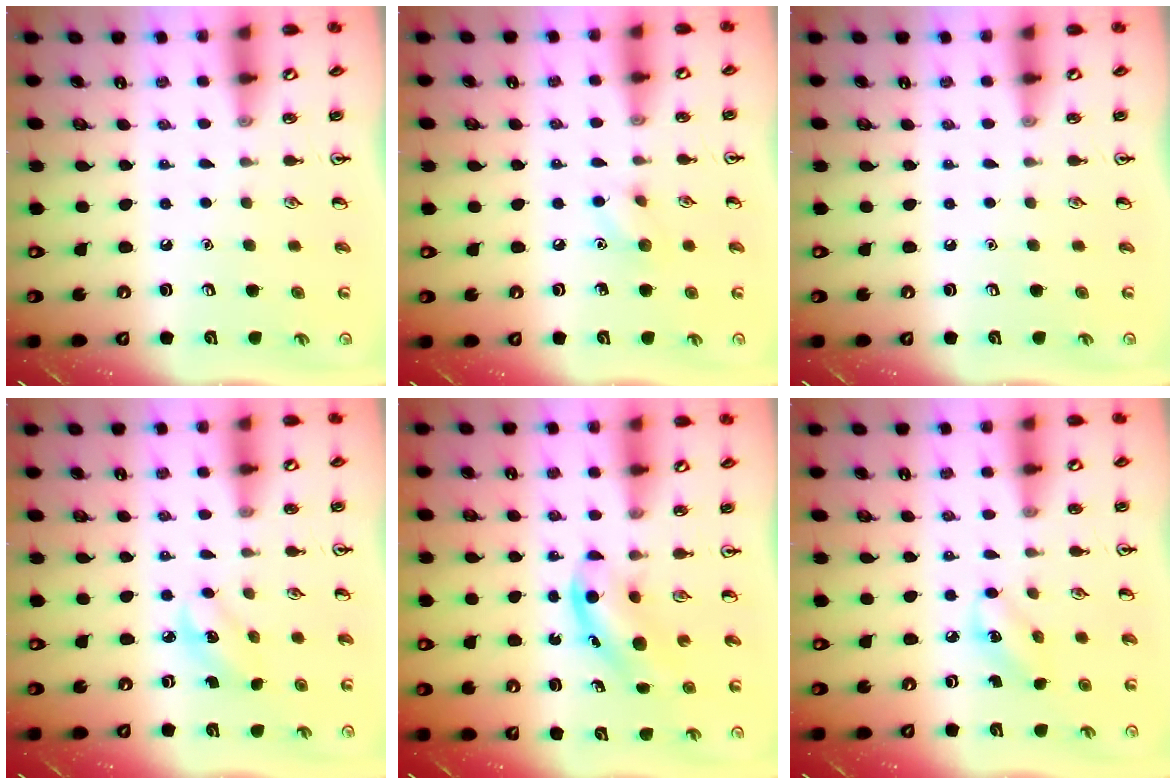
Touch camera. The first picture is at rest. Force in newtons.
{"total": 6.7, "press": 6.4, "slide": 1.9}
{"total": 0.0}
{"total": 2.8, "press": 2.7, "slide": 0.9}
{"total": 4.5, "press": 4.4, "slide": 1.1}
{"total": 3.6, "press": 3.4, "slide": 1.1}